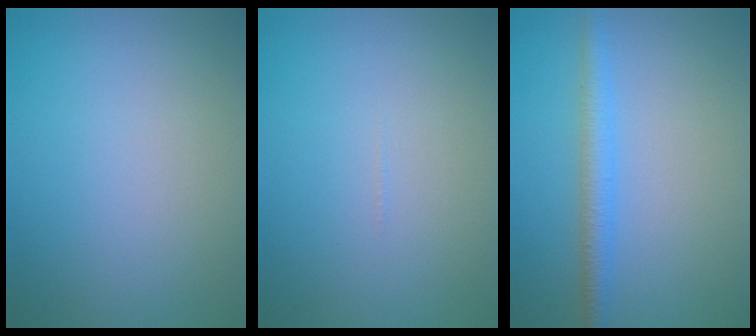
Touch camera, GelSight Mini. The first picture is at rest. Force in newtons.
{"total": 0.0}
{"total": 2.4, "press": 2.4, "slide": 0.2}